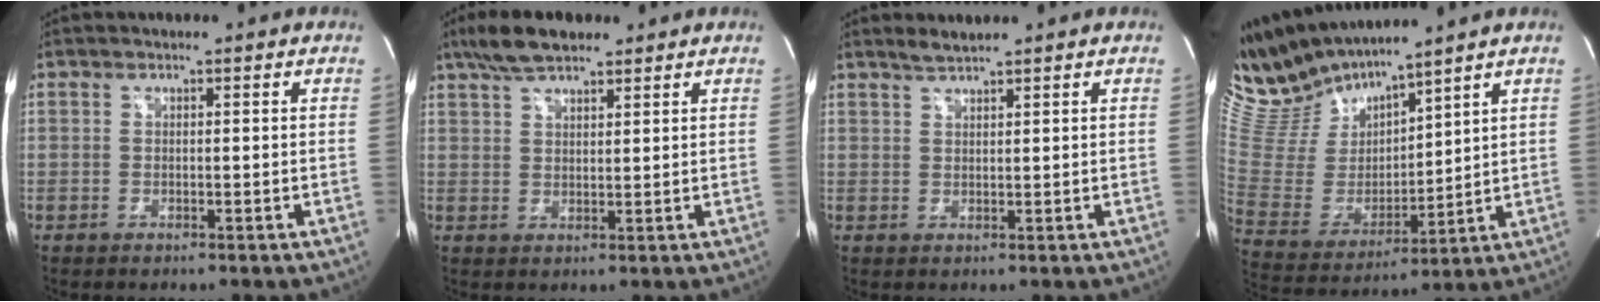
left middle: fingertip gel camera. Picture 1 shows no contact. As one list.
[{"total": 6.7, "force": [5.2, 2.1, 3.8], "torque": [-0.081, 0.017, 0.097]}, {"total": 1.9, "force": [1.8, -0.2, 0.6], "torque": [-0.016, 0.004, 0.039]}, {"total": 13.5, "force": [12.7, 2.0, 4.0], "torque": [-0.103, 0.004, 0.270]}]